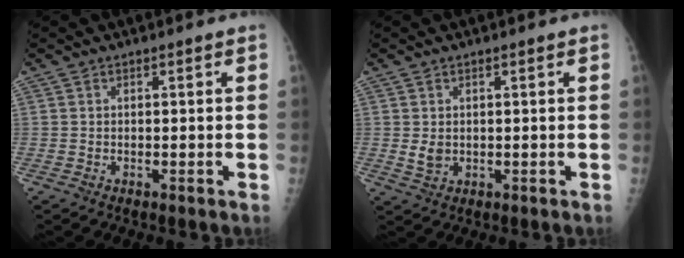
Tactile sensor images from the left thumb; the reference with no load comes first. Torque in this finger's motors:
{"motor_torque": [-0.05, 0.08, 0.07, -0.34, 0.00]}